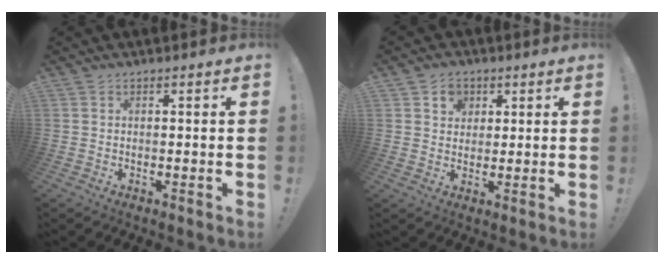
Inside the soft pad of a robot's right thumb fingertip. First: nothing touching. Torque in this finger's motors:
{"motor_torque": [0.14, 0.50, 0.09, -0.06, 0.00]}